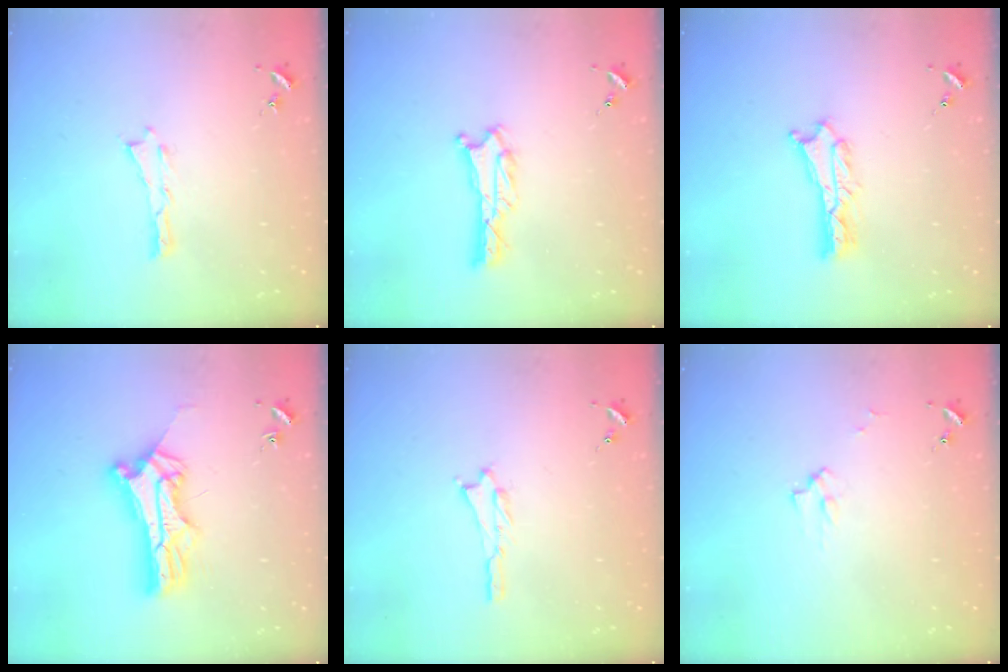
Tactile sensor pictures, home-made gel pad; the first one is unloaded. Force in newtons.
{"total": 0.7, "press": 0.7, "slide": 0.1}
{"total": 2.4, "press": 2.4, "slide": 0.2}
{"total": 10.9, "press": 10.9, "slide": 0.8}
{"total": 0.7, "press": 0.7, "slide": 0.1}
{"total": 2.2, "press": 2.2, "slide": 0.3}